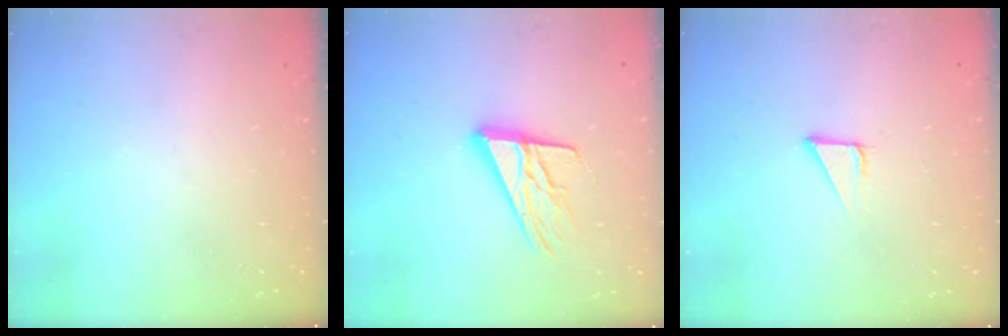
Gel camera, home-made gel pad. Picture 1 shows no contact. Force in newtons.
{"total": 15.9, "press": 15.6, "slide": 2.7}
{"total": 3.2, "press": 3.2, "slide": 0.2}